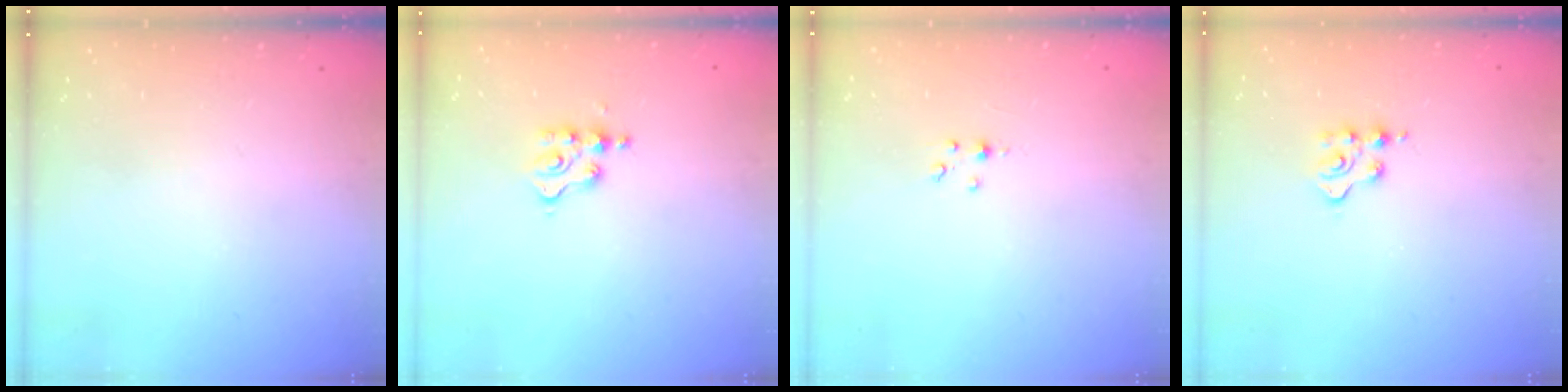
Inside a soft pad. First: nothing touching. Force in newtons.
{"total": 3.7, "press": 3.6, "slide": 0.5}
{"total": 1.8, "press": 1.7, "slide": 0.3}
{"total": 3.8, "press": 3.8, "slide": 0.5}